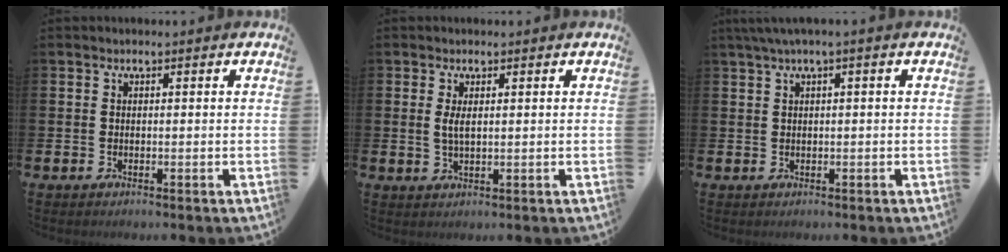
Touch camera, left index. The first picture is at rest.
{"total": 2.1, "force": [0.8, 0.8, 1.8], "torque": [-0.031, 0.000, 0.010]}
{"total": 1.7, "force": [0.8, -0.1, 1.6], "torque": [-0.032, 0.002, 0.014]}